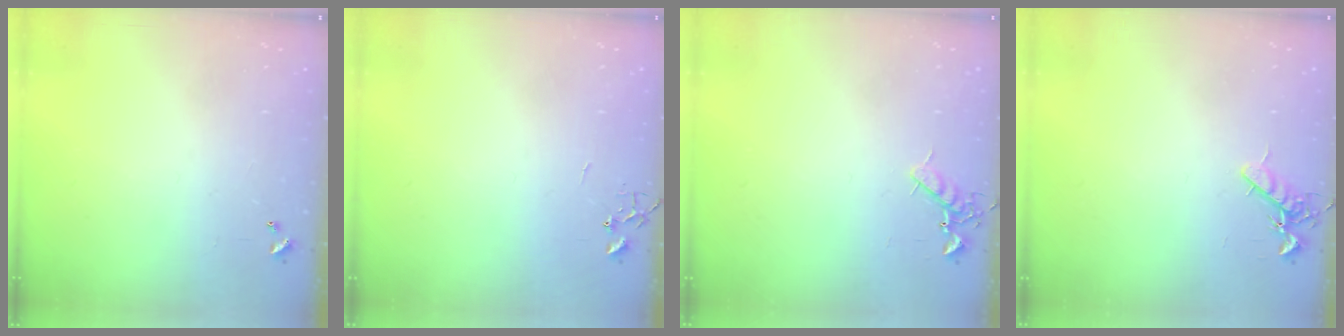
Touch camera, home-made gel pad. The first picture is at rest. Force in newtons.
{"total": 0.0}
{"total": 7.8, "press": 7.8, "slide": 0.8}
{"total": 7.7, "press": 7.7, "slide": 1.1}